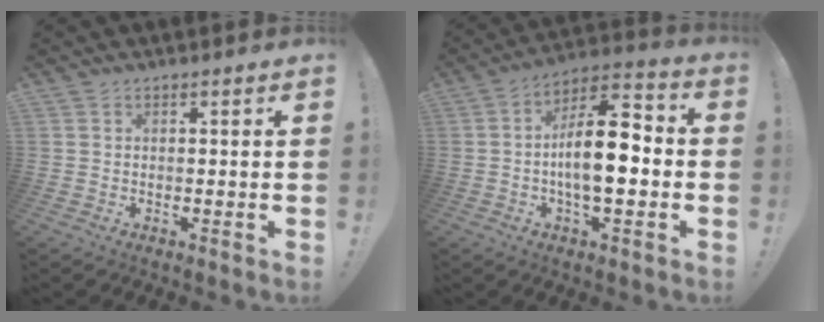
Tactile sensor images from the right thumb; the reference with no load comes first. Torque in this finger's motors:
{"motor_torque": [0.28, 0.82, 0.72, 0.36, 0.11]}